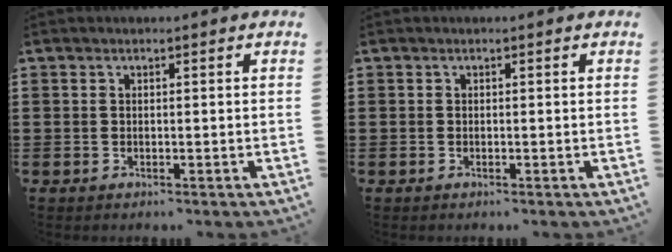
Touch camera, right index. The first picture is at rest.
{"total": 0.0}